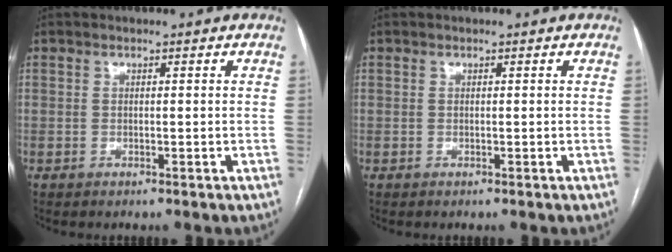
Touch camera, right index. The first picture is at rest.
{"total": 0.0}